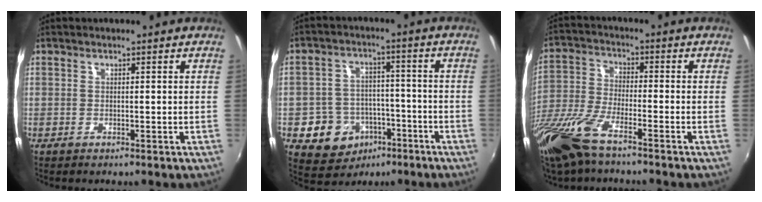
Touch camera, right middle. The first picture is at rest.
{"total": 10.7, "force": [-5.2, 8.7, 3.4], "torque": [-0.085, 0.022, -0.061]}
{"total": 15.2, "force": [-10.7, 4.0, 10.0], "torque": [-0.224, -0.039, -0.216]}